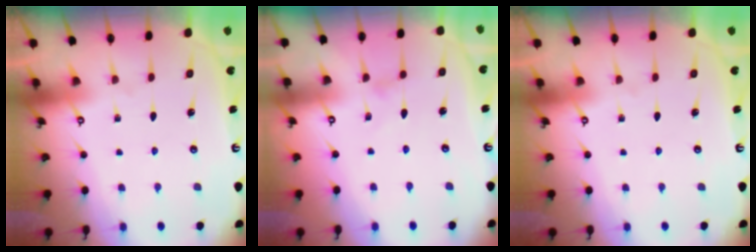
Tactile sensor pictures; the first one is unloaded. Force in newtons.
{"total": 0.0}
{"total": 0.0}